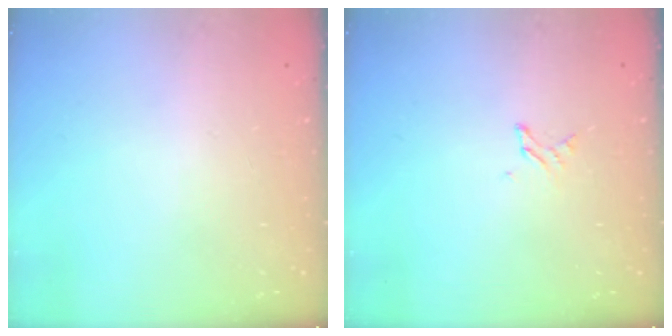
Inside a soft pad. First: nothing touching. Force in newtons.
{"total": 2.2, "press": 2.2, "slide": 0.3}